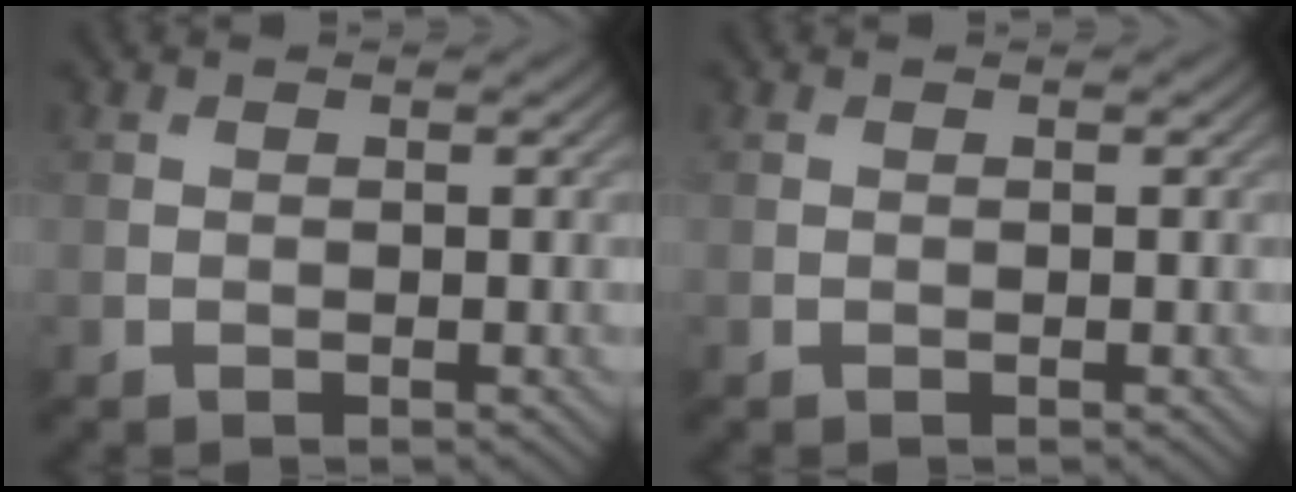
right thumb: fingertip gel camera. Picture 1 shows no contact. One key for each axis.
{"total": 0.0}